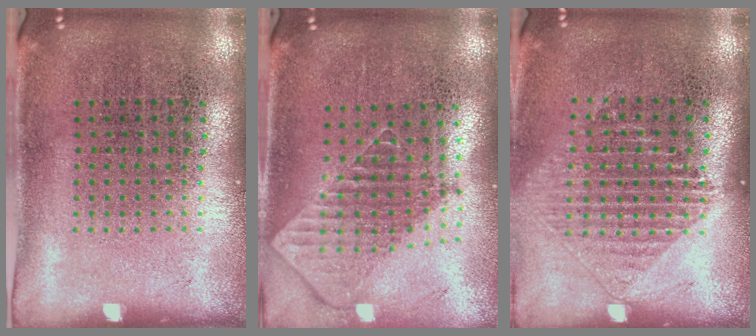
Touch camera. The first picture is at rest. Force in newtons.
{"total": 1.9, "press": 1.5, "slide": 1.3}
{"total": 1.3, "press": 1.2, "slide": 0.5}